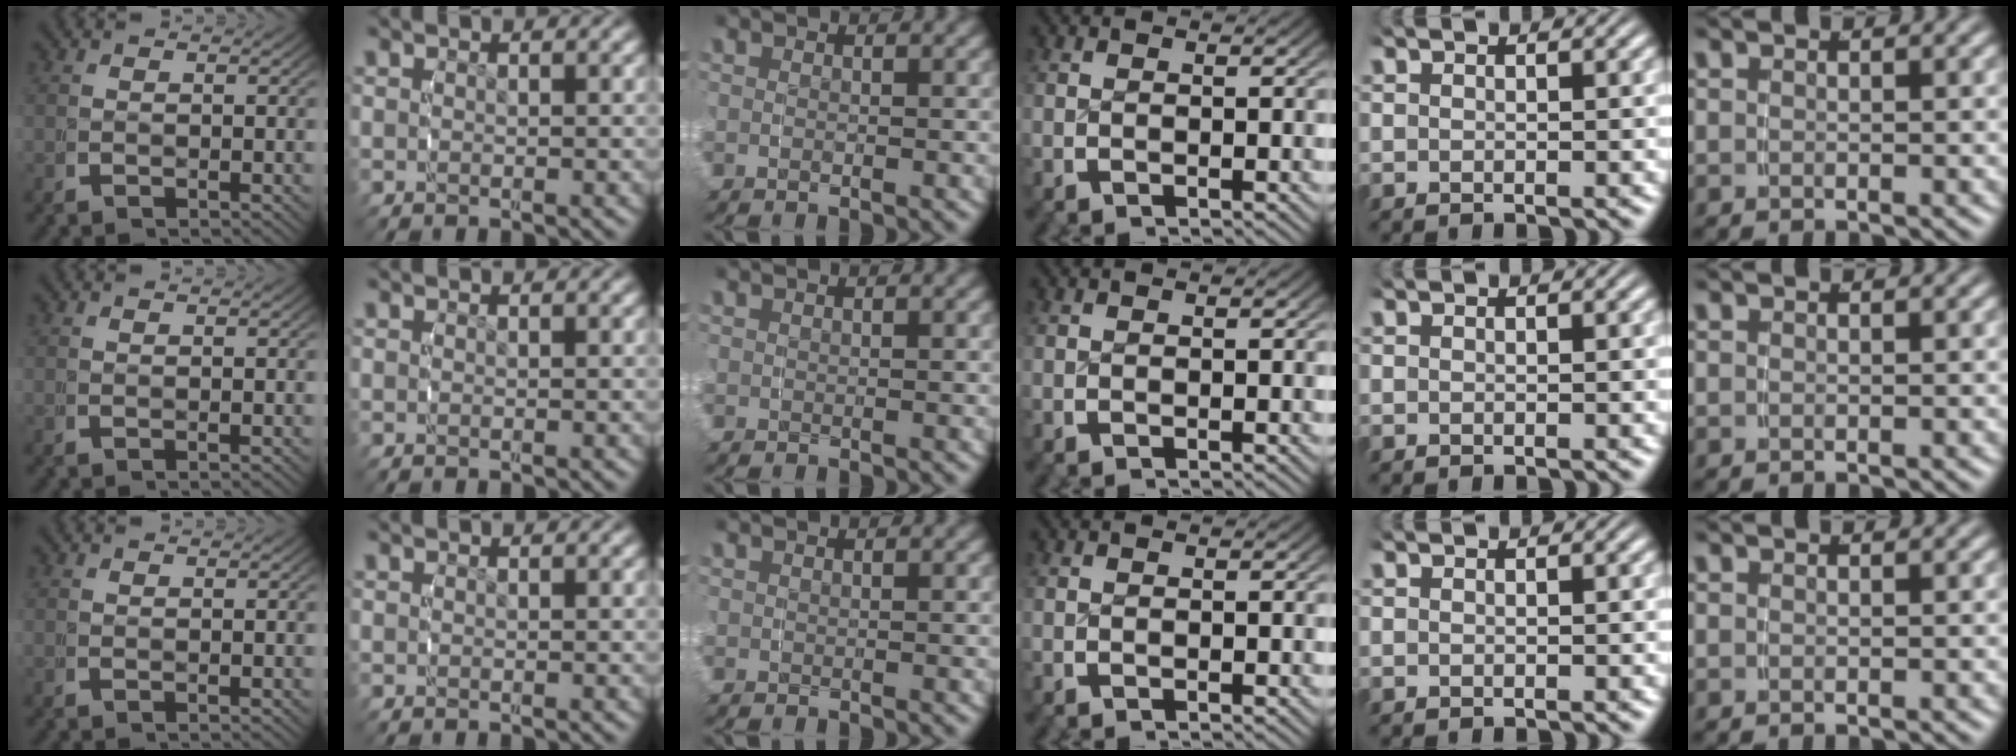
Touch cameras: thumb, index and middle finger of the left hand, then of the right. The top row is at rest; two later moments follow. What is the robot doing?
{"motion": "grasp_and_lifting", "object": "fork"}